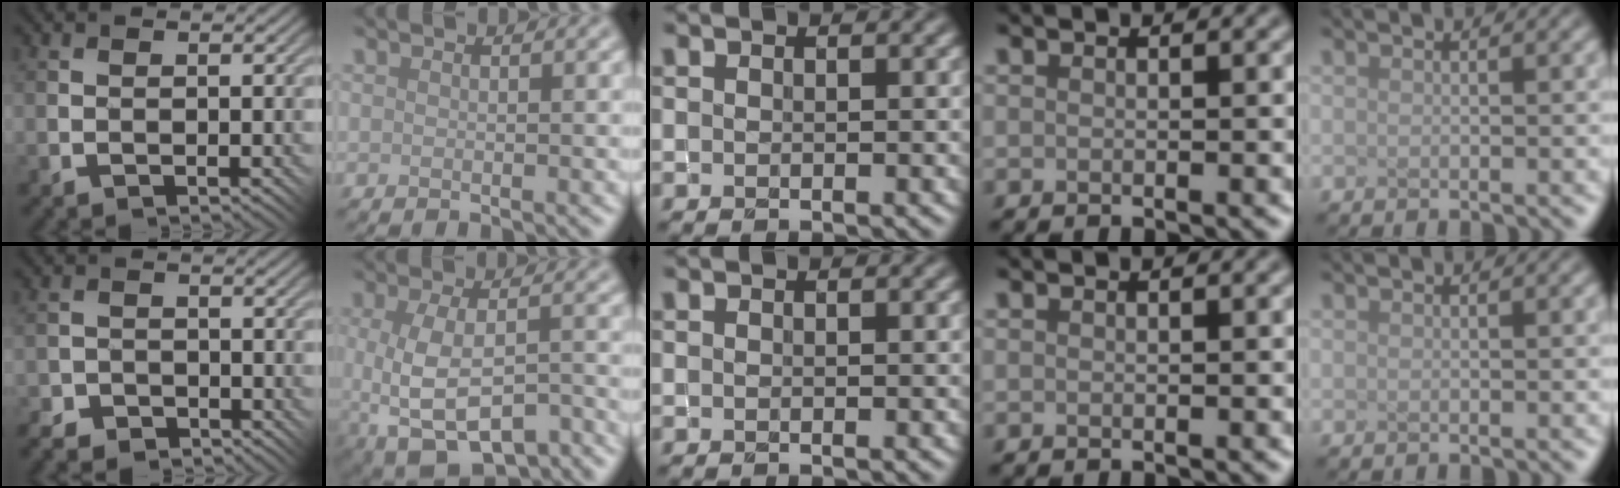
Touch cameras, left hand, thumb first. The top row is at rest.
{"thumb": {"total": 4.6, "force": [-4.0, 2.1, 0.6], "torque": [0.003, 0.005, -0.070]}, "index": {"total": 8.8, "force": [-3.7, 4.4, 6.6], "torque": [-0.132, -0.038, -0.046]}}